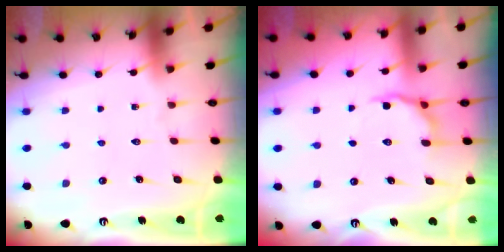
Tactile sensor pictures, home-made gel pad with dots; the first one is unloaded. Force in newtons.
{"total": 6.4, "press": 6.0, "slide": 2.4}